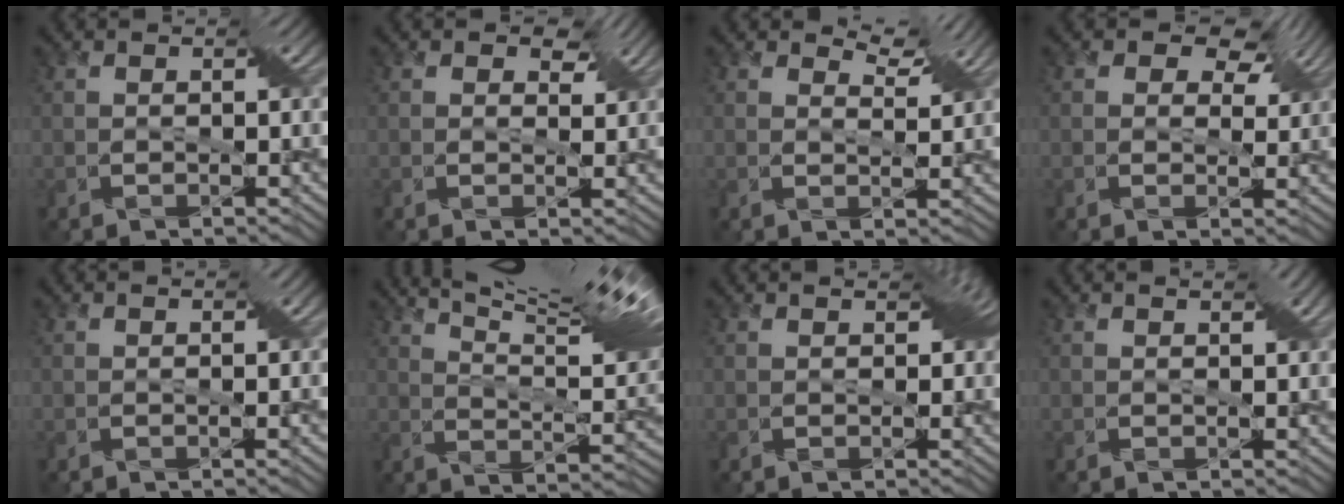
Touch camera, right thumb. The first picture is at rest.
{"total": 3.3, "force": [2.0, 2.1, 1.7], "torque": [-0.029, 0.005, 0.007]}
{"total": 3.2, "force": [2.8, 0.5, 1.4], "torque": [-0.042, -0.003, 0.046]}
{"total": 6.5, "force": [3.7, 4.0, 3.5], "torque": [-0.060, 0.019, 0.035]}
{"total": 0.7, "force": [0.1, -0.1, 0.7], "torque": [-0.017, -0.008, 0.006]}
{"total": 13.6, "force": [10.7, 1.1, 8.3], "torque": [-0.159, 0.003, 0.170]}
{"total": 2.0, "force": [0.7, 1.3, 1.4], "torque": [-0.022, 0.006, 0.016]}
{"total": 0.8, "force": [0.7, -0.4, 0.0], "torque": [-0.014, -0.003, 0.016]}